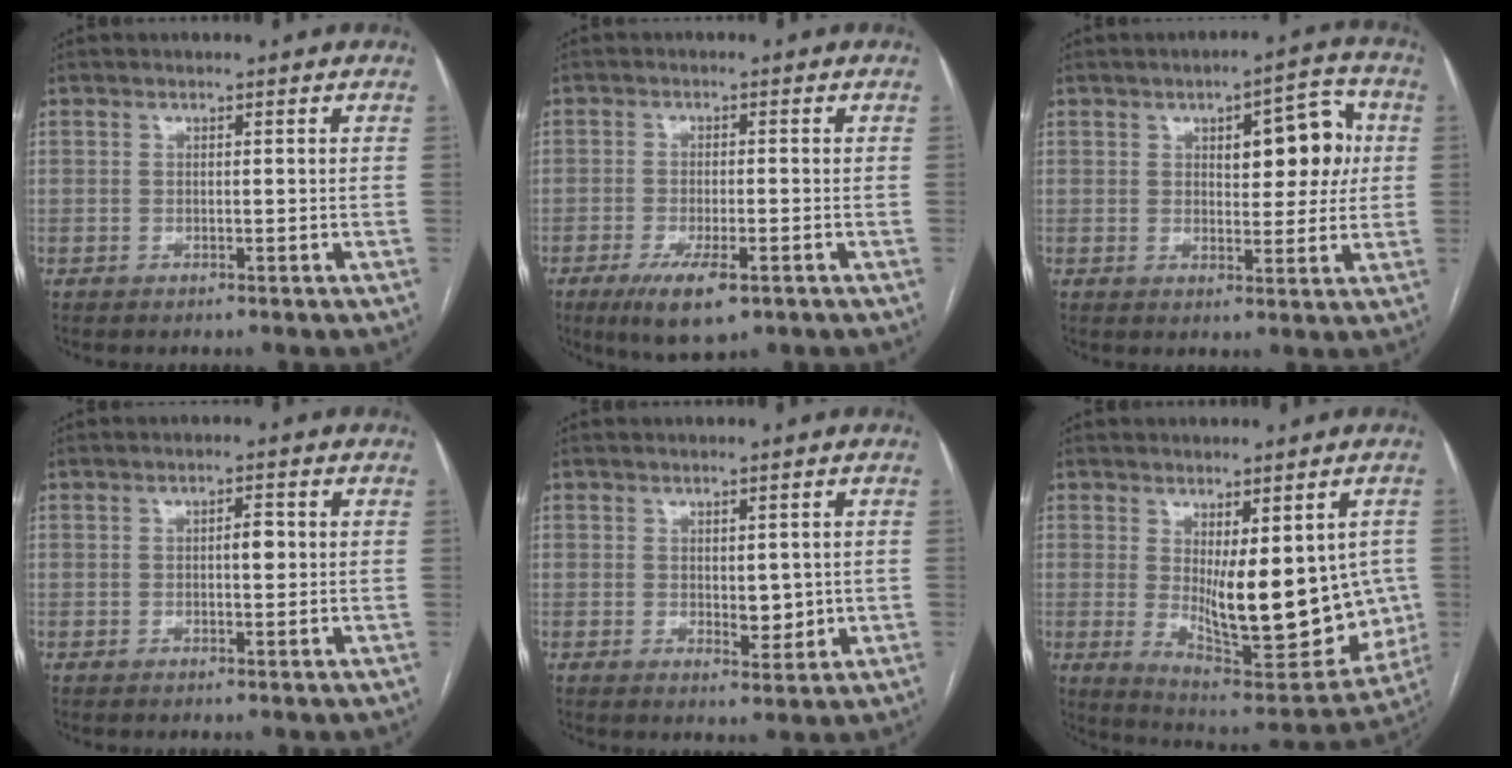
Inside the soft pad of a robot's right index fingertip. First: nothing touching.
{"total": 6.8, "force": [-3.7, 2.0, 5.4], "torque": [-0.096, -0.013, -0.056]}
{"total": 8.9, "force": [2.1, 3.4, 7.9], "torque": [-0.095, 0.023, 0.029]}
{"total": 2.1, "force": [0.1, 0.6, 2.1], "torque": [-0.032, 0.003, 0.002]}
{"total": 3.8, "force": [0.0, 1.9, 3.3], "torque": [-0.044, -0.007, 0.009]}
{"total": 18.3, "force": [-0.5, 6.5, 17.1], "torque": [-0.225, -0.028, 0.018]}